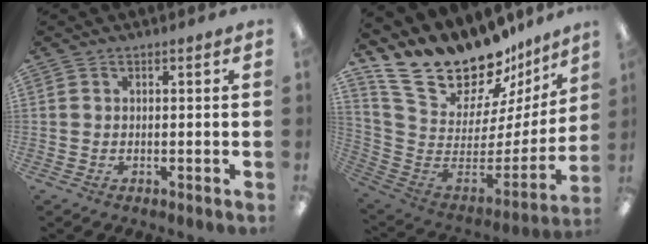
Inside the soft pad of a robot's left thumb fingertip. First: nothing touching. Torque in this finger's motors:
{"motor_torque": [1.28, 1.21, 1.34, -1.43, 0.11]}